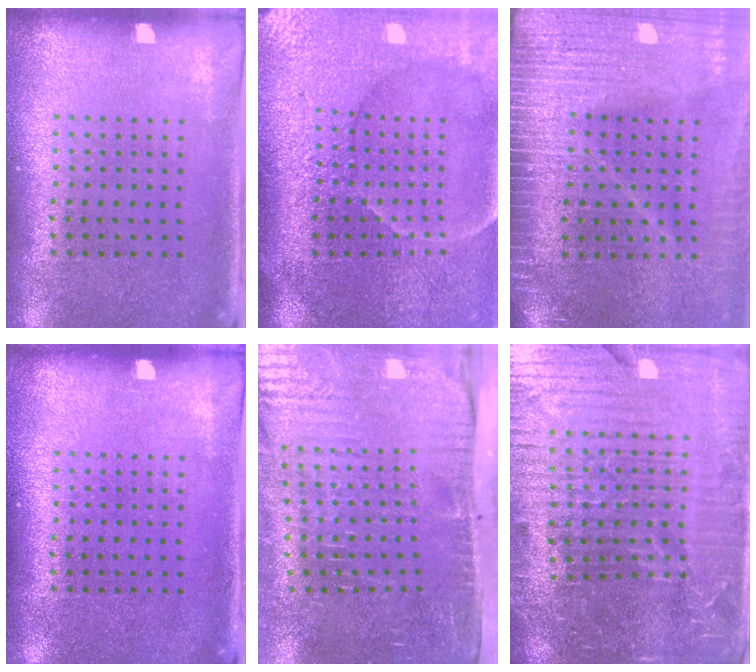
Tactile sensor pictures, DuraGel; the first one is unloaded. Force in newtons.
{"total": 4.3, "press": 3.9, "slide": 1.9}
{"total": 3.8, "press": 3.3, "slide": 1.9}
{"total": 0.0}
{"total": 4.9, "press": 4.2, "slide": 2.5}
{"total": 6.5, "press": 5.7, "slide": 3.2}